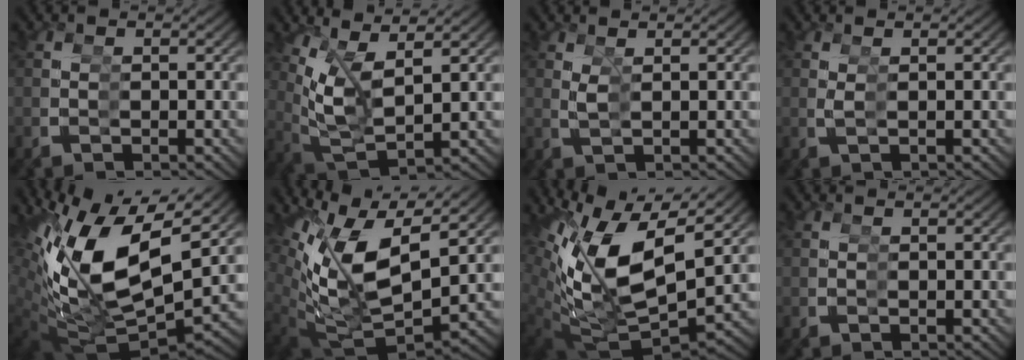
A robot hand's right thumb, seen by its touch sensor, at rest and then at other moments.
{"total": 8.1, "force": [2.0, 5.0, 6.0], "torque": [-0.141, -0.028, 0.049]}
{"total": 1.4, "force": [1.3, -0.2, 0.6], "torque": [-0.016, 0.000, 0.028]}
{"total": 0.9, "force": [0.7, -0.5, 0.1], "torque": [-0.005, 0.002, 0.017]}
{"total": 15.3, "force": [0.3, 9.8, 11.7], "torque": [-0.243, -0.039, 0.025]}
{"total": 12.6, "force": [1.0, 8.0, 9.6], "torque": [-0.204, -0.040, 0.033]}
{"total": 13.9, "force": [0.8, 9.0, 10.6], "torque": [-0.223, -0.039, 0.028]}
{"total": 0.0}